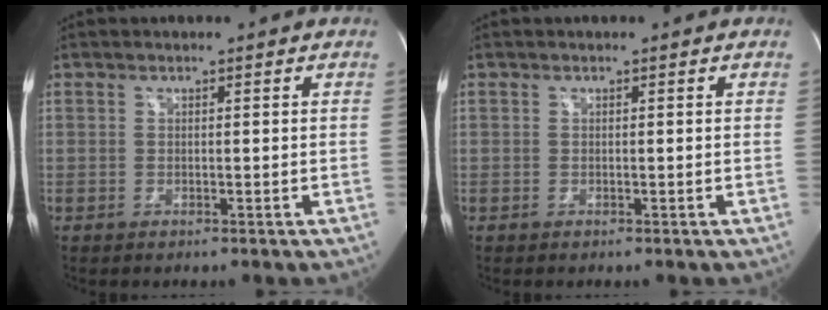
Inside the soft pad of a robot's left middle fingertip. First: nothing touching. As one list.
[{"total": 0.0}]